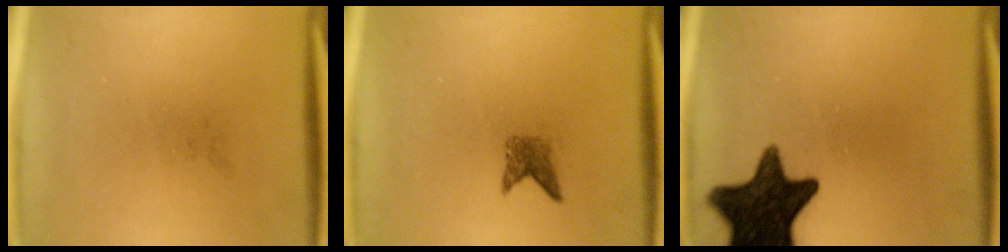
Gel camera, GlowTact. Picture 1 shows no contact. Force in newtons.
{"total": 1.9}
{"total": 15.5}